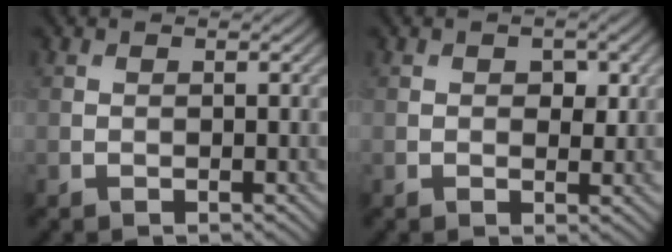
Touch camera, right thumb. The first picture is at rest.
{"total": 2.1, "force": [0.7, 1.4, 1.4], "torque": [-0.022, -0.007, 0.010]}